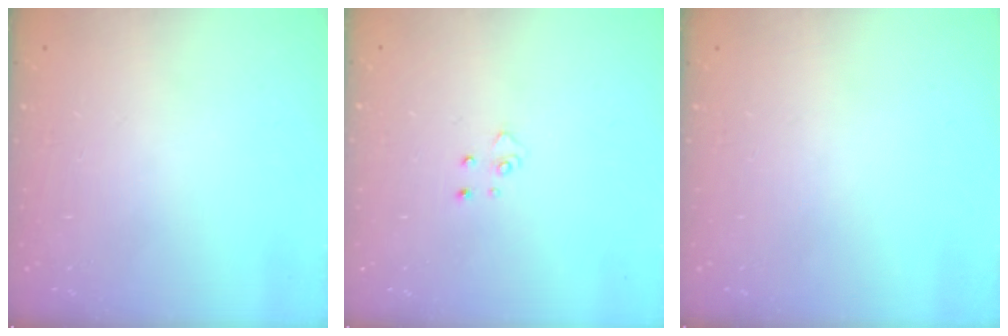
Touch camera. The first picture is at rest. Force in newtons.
{"total": 4.0, "press": 4.0, "slide": 0.4}
{"total": 0.0}